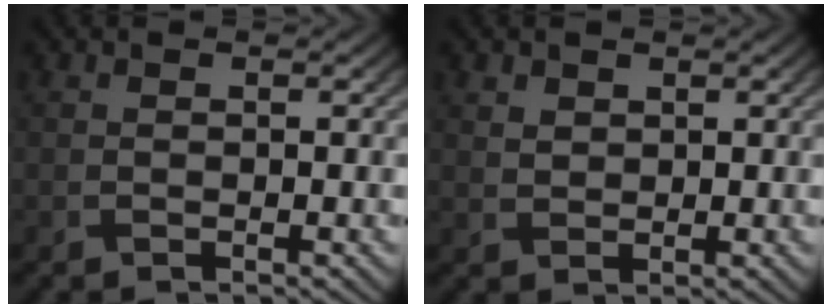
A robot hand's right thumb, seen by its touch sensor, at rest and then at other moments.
{"total": 1.8, "force": [1.2, 1.2, 0.7], "torque": [-0.021, -0.004, 0.024]}